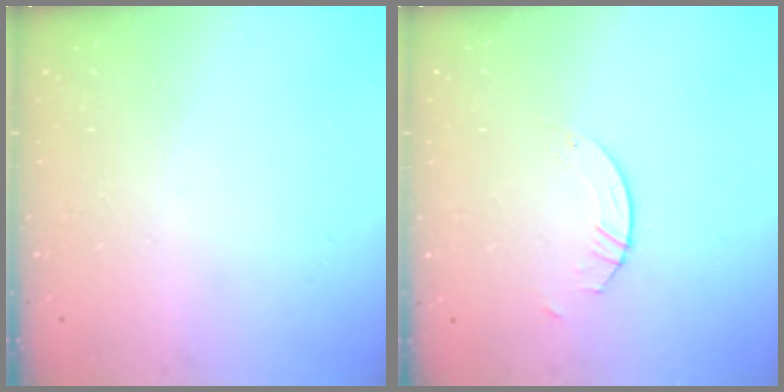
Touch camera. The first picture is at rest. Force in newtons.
{"total": 2.6, "press": 2.6, "slide": 0.2}